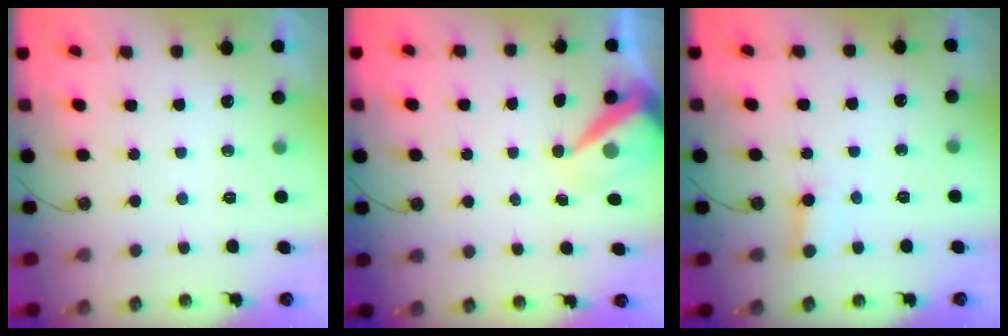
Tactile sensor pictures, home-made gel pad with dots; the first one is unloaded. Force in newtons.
{"total": 9.1, "press": 9.0, "slide": 0.7}
{"total": 4.2, "press": 4.2, "slide": 0.3}